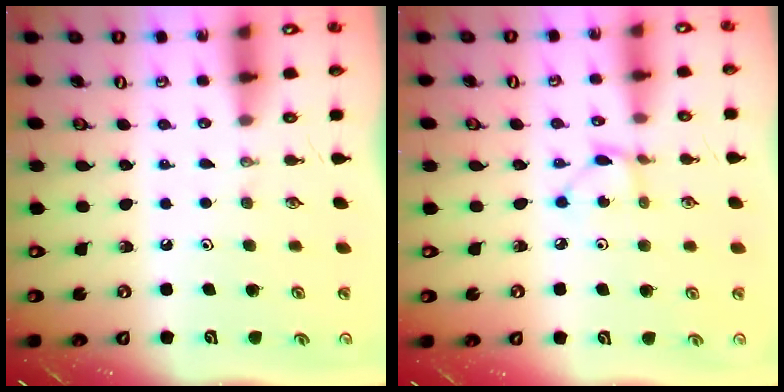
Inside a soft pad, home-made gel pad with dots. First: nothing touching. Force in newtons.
{"total": 2.4, "press": 2.4, "slide": 0.3}